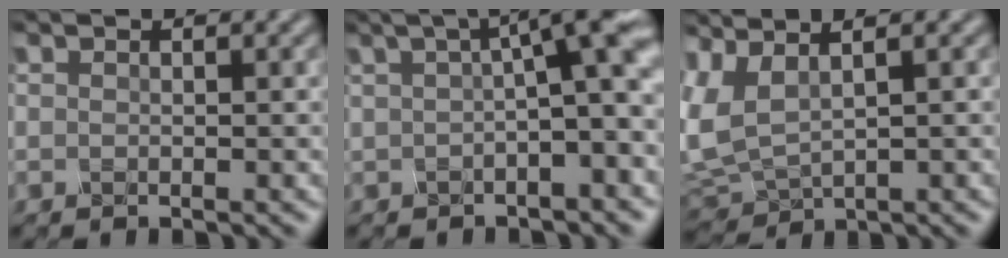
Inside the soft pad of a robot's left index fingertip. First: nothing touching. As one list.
[{"total": 8.2, "force": [1.4, 1.9, 7.8], "torque": [-0.093, 0.026, 0.009]}, {"total": 4.9, "force": [1.9, 1.9, 4.1], "torque": [-0.110, 0.013, 0.038]}]